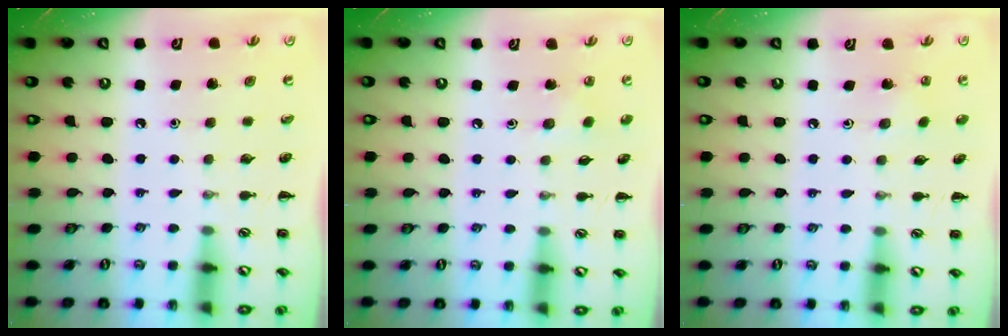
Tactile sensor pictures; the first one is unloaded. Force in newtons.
{"total": 3.4, "press": 3.2, "slide": 0.9}
{"total": 3.2, "press": 3.1, "slide": 1.0}